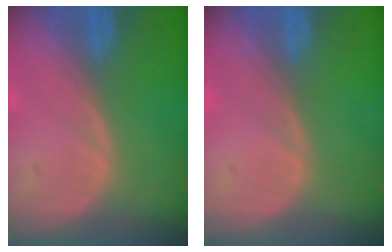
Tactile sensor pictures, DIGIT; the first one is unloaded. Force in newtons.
{"total": 0.0}